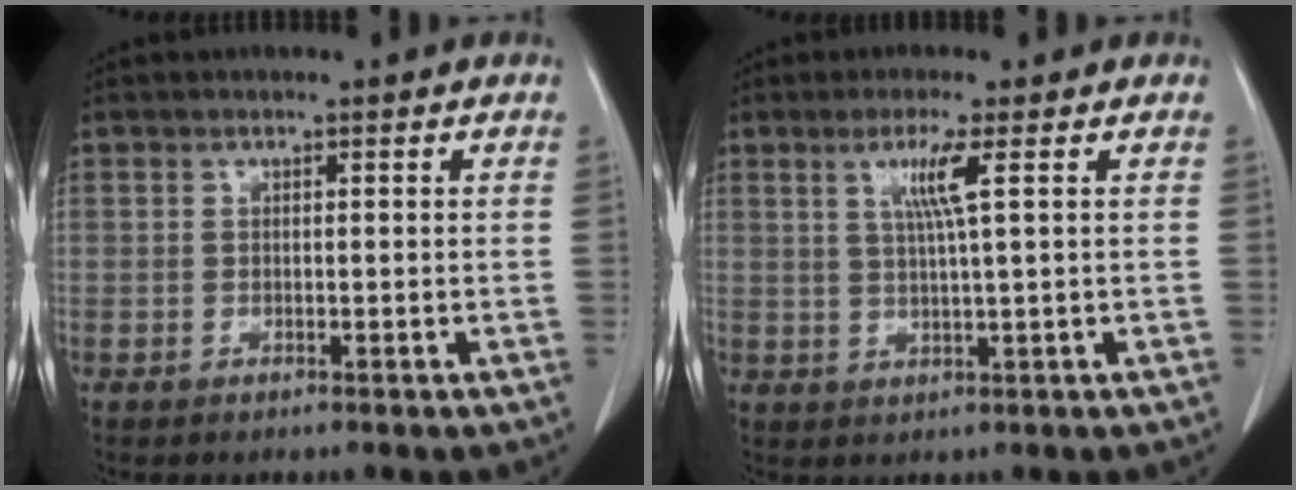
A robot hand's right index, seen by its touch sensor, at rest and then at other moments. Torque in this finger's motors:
{"motor_torque": [0.51, 0.19, 0.22, 0.06]}